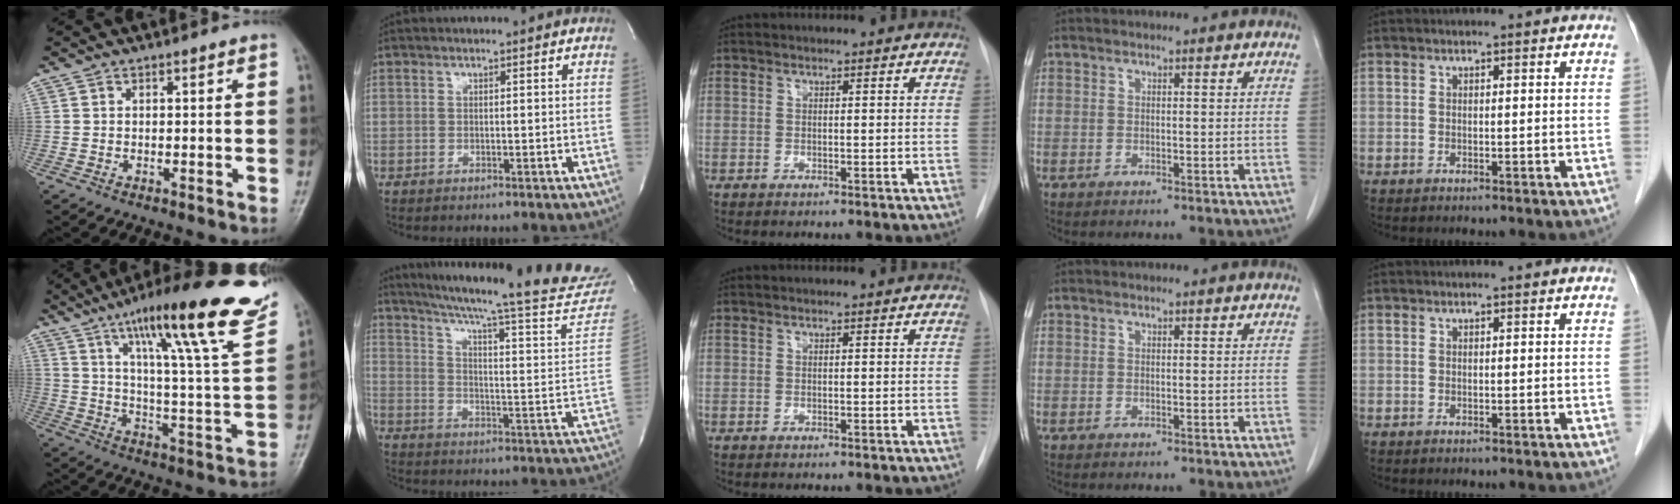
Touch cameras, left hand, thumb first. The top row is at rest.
{"thumb": {"total": 27.0, "force": [16.4, 3.7, 21.1], "torque": [-0.300, -0.042, 0.243]}, "index": {"total": 30.3, "force": [26.6, 1.2, 14.3], "torque": [-0.223, -0.096, 0.331]}}